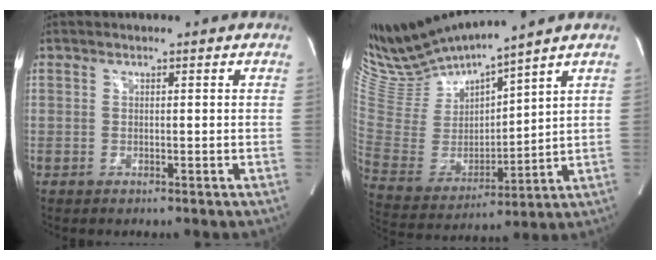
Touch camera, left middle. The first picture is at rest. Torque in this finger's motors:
{"motor_torque": [-0.25, -0.21, -0.23, 0.00]}